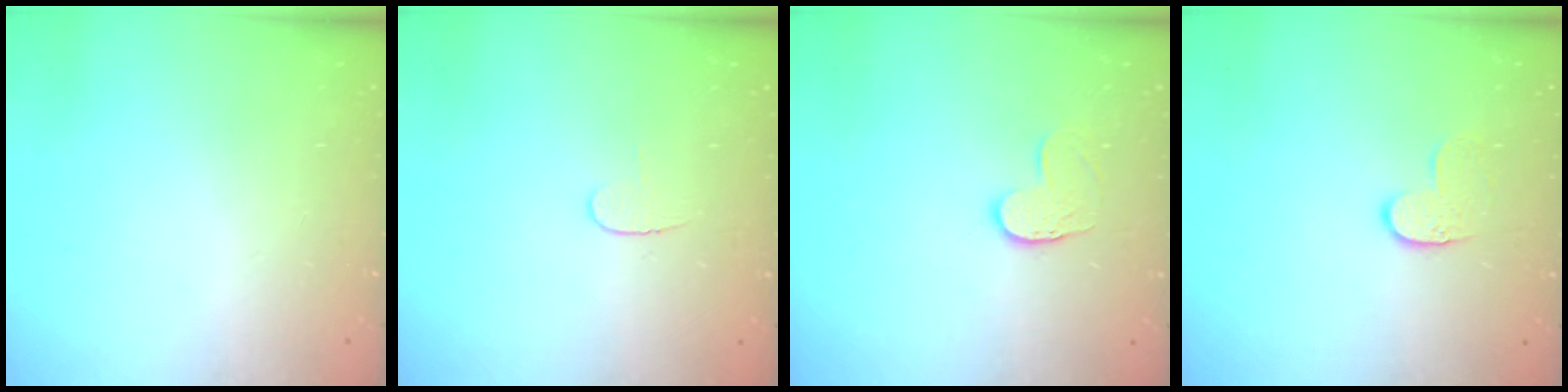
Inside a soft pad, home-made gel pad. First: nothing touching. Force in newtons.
{"total": 3.8, "press": 3.8, "slide": 0.4}
{"total": 6.6, "press": 6.6, "slide": 0.3}
{"total": 5.4, "press": 5.4, "slide": 0.3}